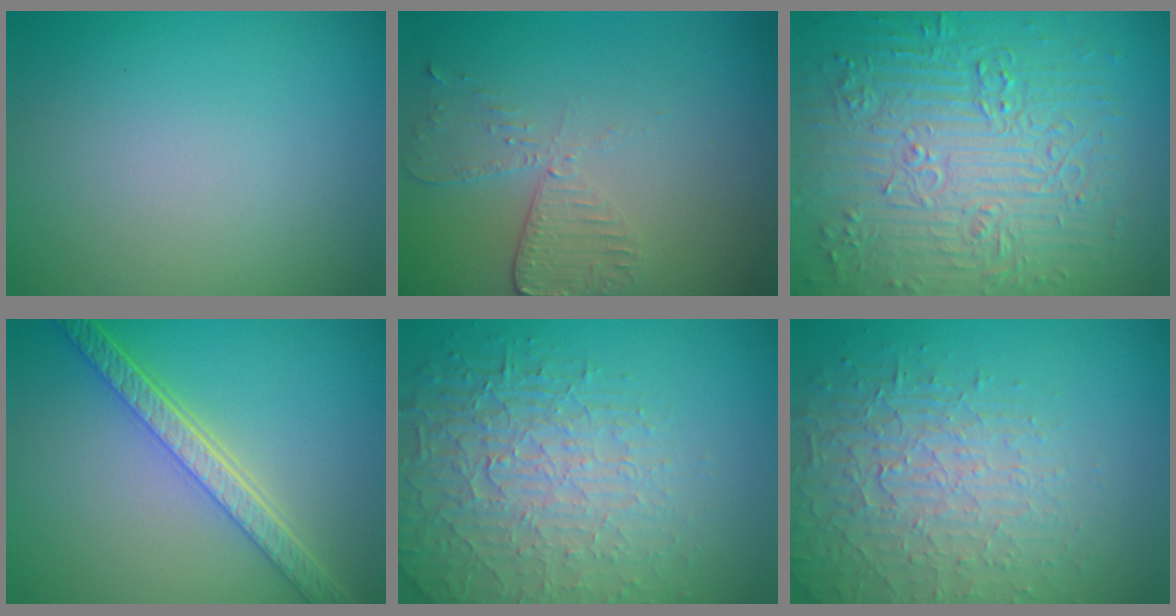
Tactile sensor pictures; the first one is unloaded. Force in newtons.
{"total": 2.9, "press": 2.6, "slide": 1.4}
{"total": 9.1, "press": 6.6, "slide": 6.3}
{"total": 5.3, "press": 4.2, "slide": 3.3}
{"total": 4.9, "press": 4.4, "slide": 2.1}
{"total": 3.8, "press": 3.6, "slide": 1.2}